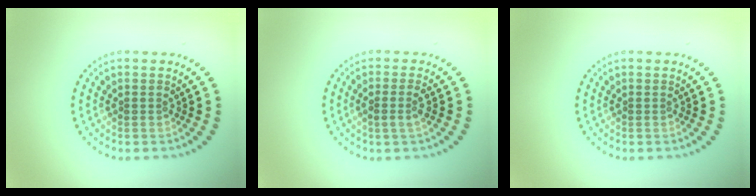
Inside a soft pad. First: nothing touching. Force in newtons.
{"total": 1.4, "press": 1.2, "slide": 0.6}
{"total": 0.0}